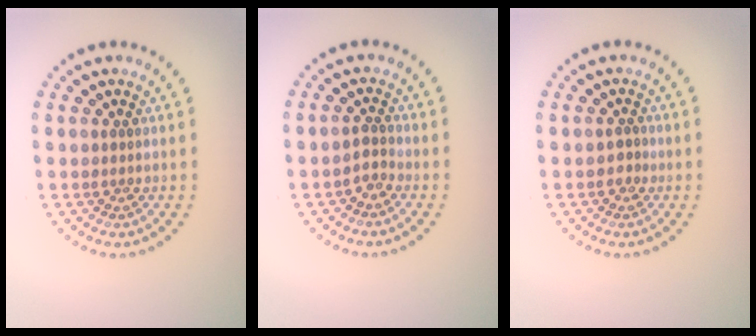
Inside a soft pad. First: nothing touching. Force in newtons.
{"total": 1.4, "press": 1.0, "slide": 1.0}
{"total": 1.0, "press": 0.9, "slide": 0.4}